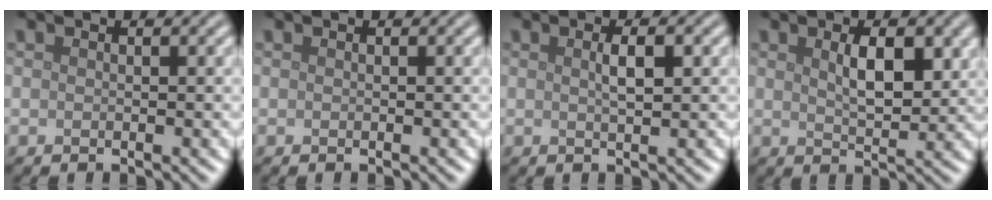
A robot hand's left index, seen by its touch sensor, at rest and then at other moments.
{"total": 0.0}
{"total": 1.8, "force": [0.4, 0.4, 1.7], "torque": [-0.029, 0.003, 0.007]}
{"total": 3.7, "force": [1.2, 1.5, 3.2], "torque": [-0.059, -0.001, 0.026]}